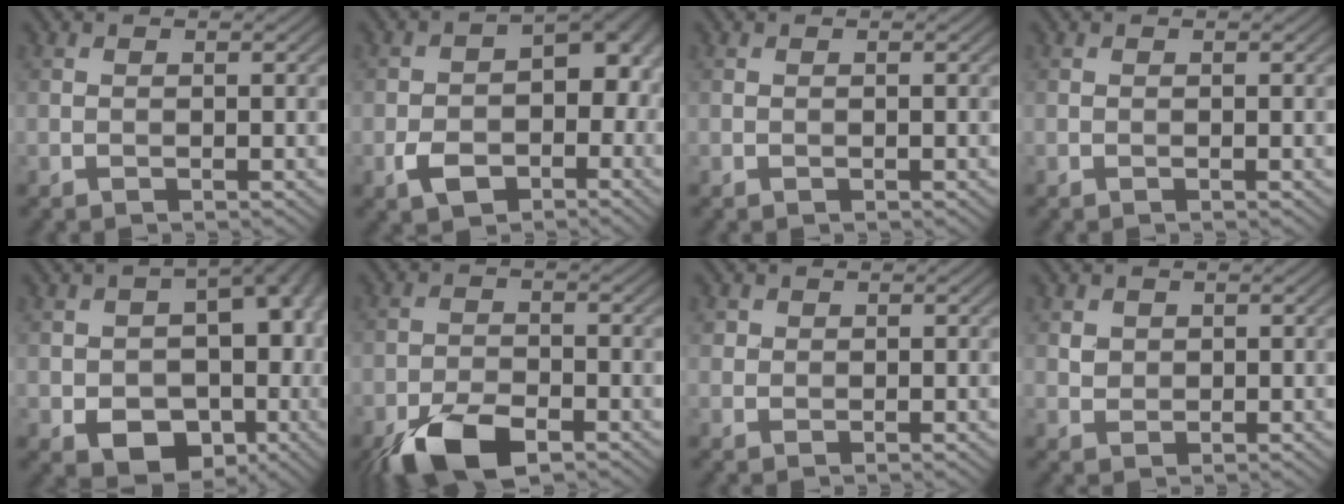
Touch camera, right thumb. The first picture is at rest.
{"total": 9.4, "force": [-2.9, 6.4, 6.3], "torque": [-0.091, -0.022, -0.046]}
{"total": 0.0}
{"total": 0.0}
{"total": 13.2, "force": [-2.2, 9.6, 8.8], "torque": [-0.115, -0.027, -0.021]}
{"total": 8.8, "force": [-5.6, 3.7, 5.7], "torque": [-0.107, -0.010, -0.108]}
{"total": 1.3, "force": [0.6, 1.2, 0.3], "torque": [-0.006, -0.002, 0.010]}
{"total": 1.6, "force": [0.7, 1.3, 0.5], "torque": [-0.014, -0.003, 0.014]}